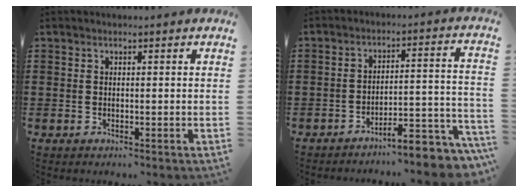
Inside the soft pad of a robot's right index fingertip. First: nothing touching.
{"total": 6.1, "force": [-5.5, 0.7, 2.6], "torque": [-0.037, -0.004, -0.107]}